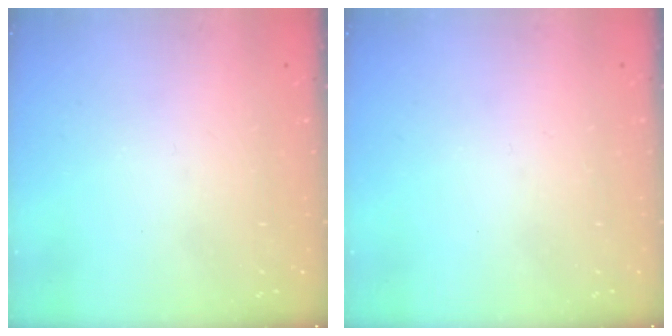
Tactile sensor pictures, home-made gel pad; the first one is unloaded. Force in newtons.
{"total": 0.0}